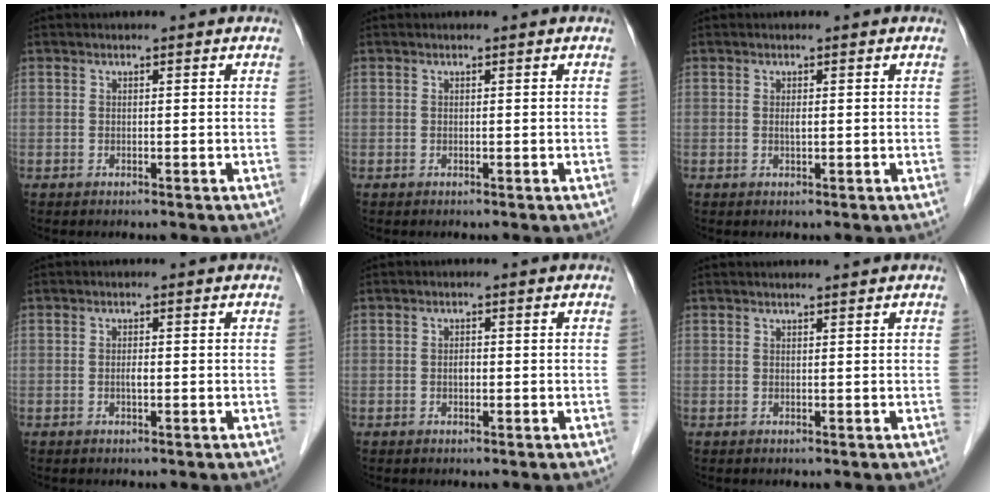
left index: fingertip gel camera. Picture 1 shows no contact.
{"total": 0.0}
{"total": 0.7, "force": [0.1, 0.1, 0.6], "torque": [-0.014, -0.002, 0.001]}
{"total": 0.9, "force": [-0.2, 0.2, 0.8], "torque": [-0.016, 0.000, -0.003]}
{"total": 0.9, "force": [-0.2, 0.5, 0.7], "torque": [-0.013, 0.001, -0.004]}
{"total": 1.9, "force": [1.8, -0.4, 0.6], "torque": [-0.006, 0.012, 0.029]}